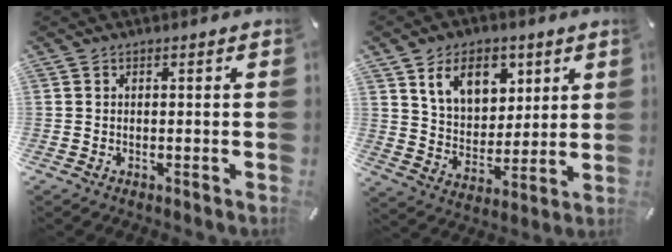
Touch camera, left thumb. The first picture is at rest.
{"total": 11.7, "force": [6.5, 8.3, 5.1], "torque": [-0.088, -0.021, 0.121]}